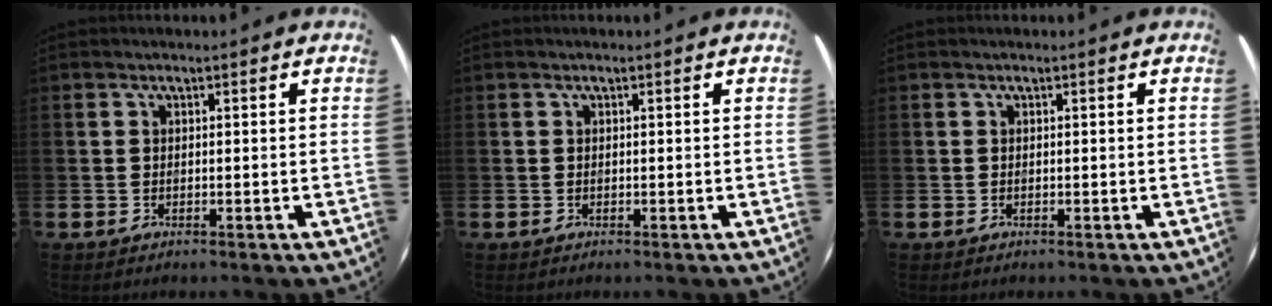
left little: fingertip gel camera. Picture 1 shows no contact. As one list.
[{"total": 0.0}, {"total": 0.0}]